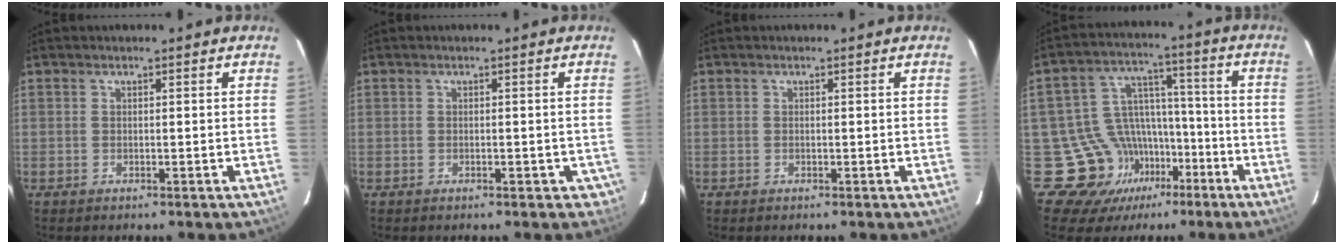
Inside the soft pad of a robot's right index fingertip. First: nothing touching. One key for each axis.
{"total": 2.3, "fx": -1.2, "fy": 1.3, "fz": 1.5, "tx": -0.001, "ty": 0.002, "tz": -0.013}
{"total": 0.0}
{"total": 14.6, "fx": -6.1, "fy": 12.8, "fz": 3.7, "tx": -0.069, "ty": 0.076, "tz": -0.079}